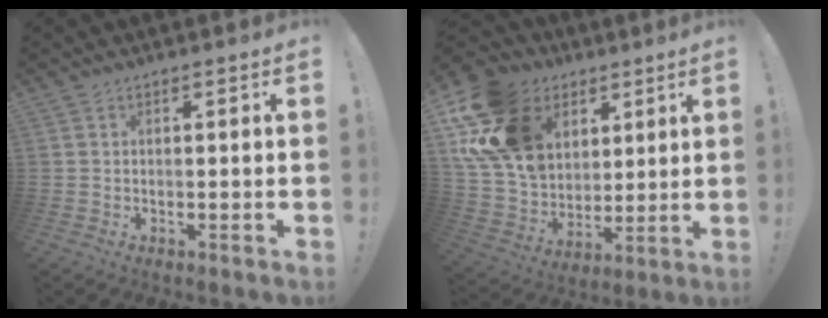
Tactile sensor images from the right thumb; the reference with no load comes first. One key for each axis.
{"total": 21.4, "fx": 9.1, "fy": 15.7, "fz": 11.3, "tx": -0.212, "ty": -0.041, "tz": 0.191}